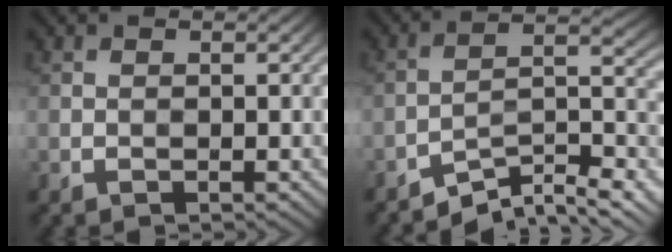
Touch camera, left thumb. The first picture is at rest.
{"total": 9.7, "force": [-7.1, 3.1, 5.9], "torque": [-0.083, -0.004, -0.125]}